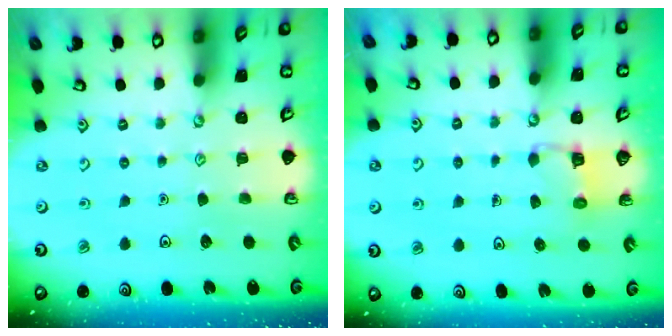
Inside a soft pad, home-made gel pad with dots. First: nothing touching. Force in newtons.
{"total": 3.7, "press": 3.7, "slide": 0.4}